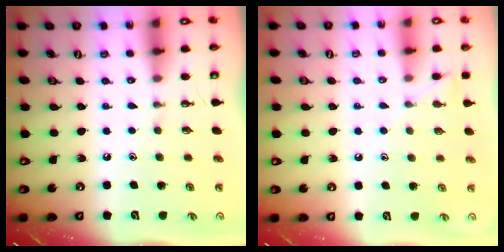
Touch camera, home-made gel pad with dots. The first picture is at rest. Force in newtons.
{"total": 6.3, "press": 6.2, "slide": 0.8}